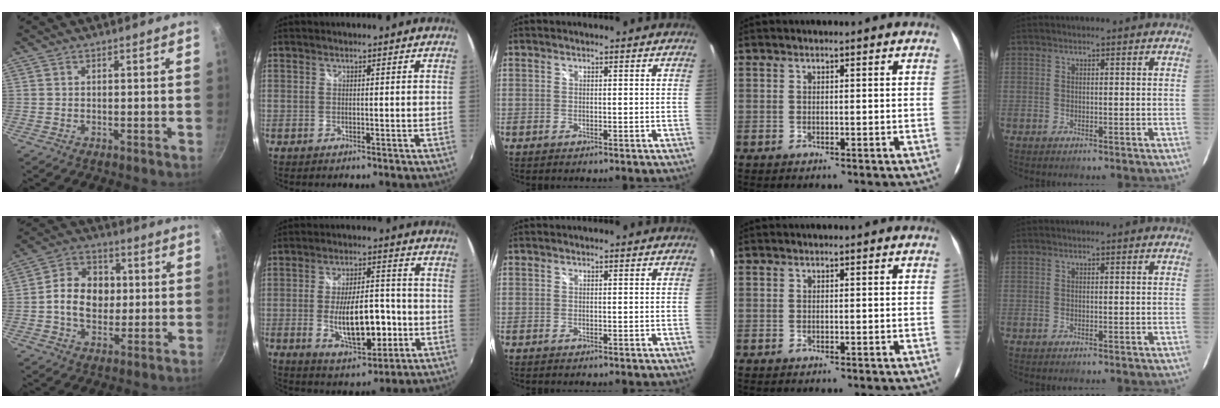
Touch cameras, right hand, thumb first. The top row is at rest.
{"thumb": {"total": 11.5, "force": [0.1, 9.0, 7.2], "torque": [-0.093, 0.014, -0.010]}, "index": {"total": 13.5, "force": [-3.1, 5.6, 11.9], "torque": [-0.210, -0.004, -0.032]}}